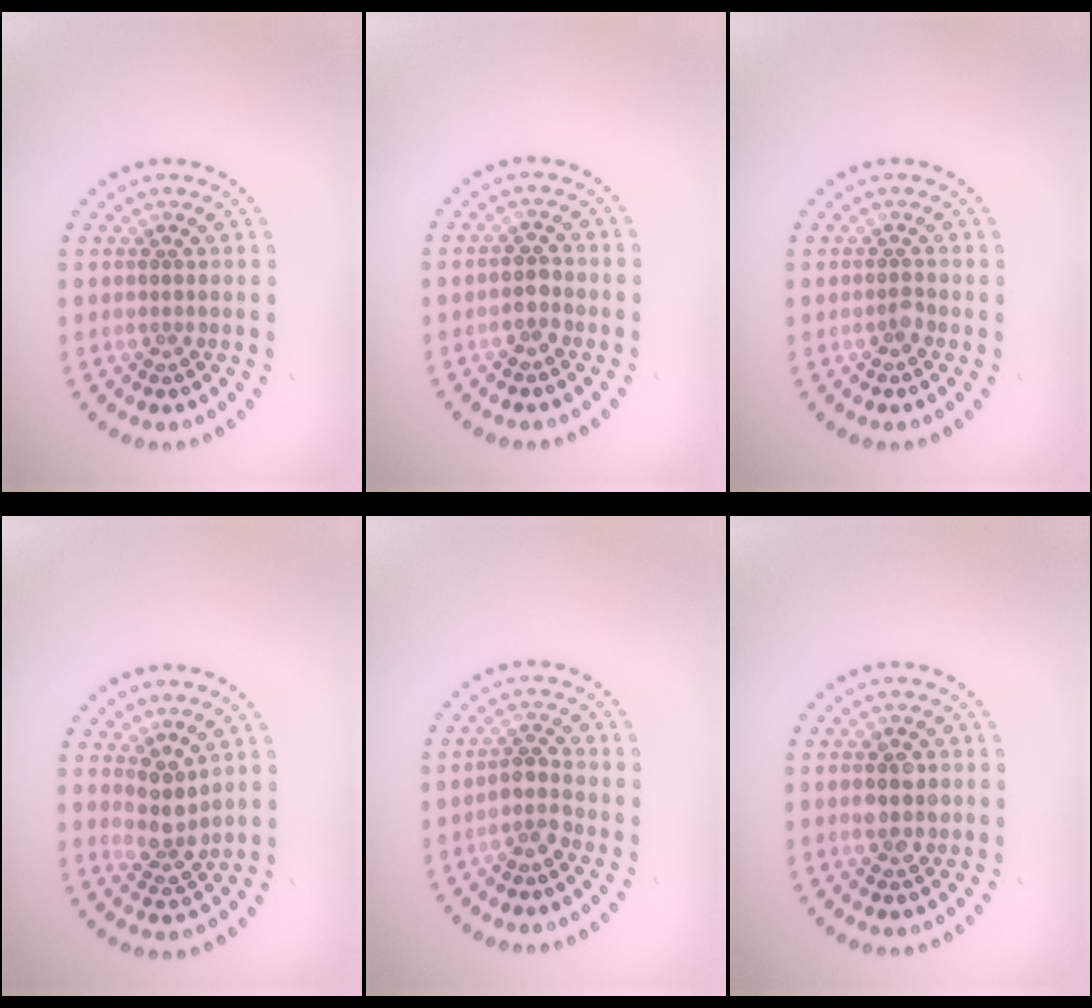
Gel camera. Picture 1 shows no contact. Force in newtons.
{"total": 1.5, "press": 1.4, "slide": 0.4}
{"total": 0.8, "press": 0.6, "slide": 0.6}
{"total": 2.6, "press": 2.1, "slide": 1.6}
{"total": 2.0, "press": 1.5, "slide": 1.3}
{"total": 2.8, "press": 2.8, "slide": 0.1}